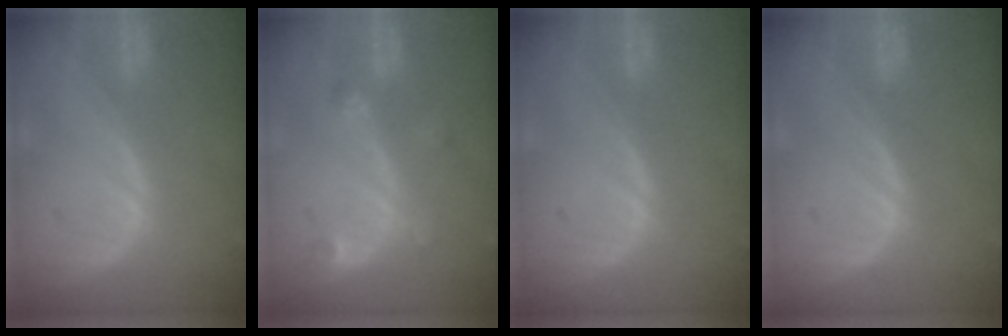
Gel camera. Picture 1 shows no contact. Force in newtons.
{"total": 2.6, "press": 2.6, "slide": 0.4}
{"total": 0.0}
{"total": 0.0}